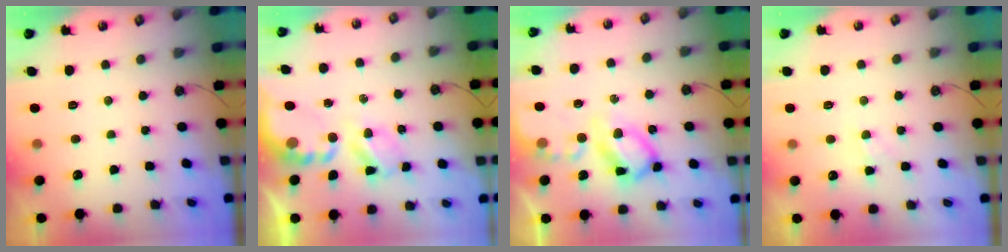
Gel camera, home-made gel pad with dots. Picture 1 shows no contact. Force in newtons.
{"total": 5.9, "press": 5.9, "slide": 0.5}
{"total": 13.1, "press": 13.1, "slide": 1.4}
{"total": 5.3, "press": 5.3, "slide": 0.5}